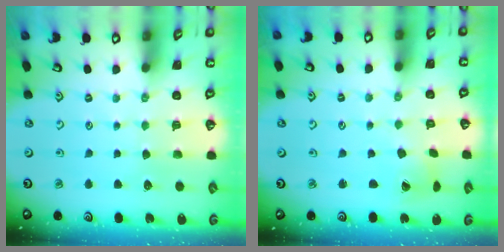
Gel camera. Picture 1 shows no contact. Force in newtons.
{"total": 3.5, "press": 3.5, "slide": 0.5}